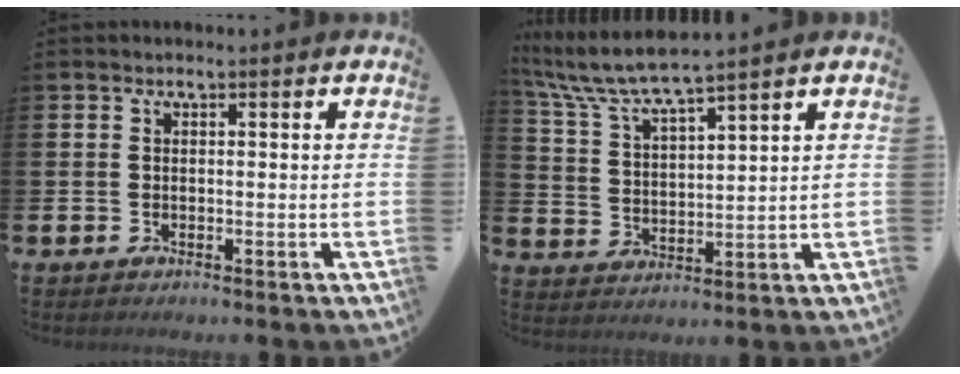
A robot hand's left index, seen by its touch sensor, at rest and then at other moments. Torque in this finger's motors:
{"motor_torque": [0.21, -0.22, 0.20, 0.21]}